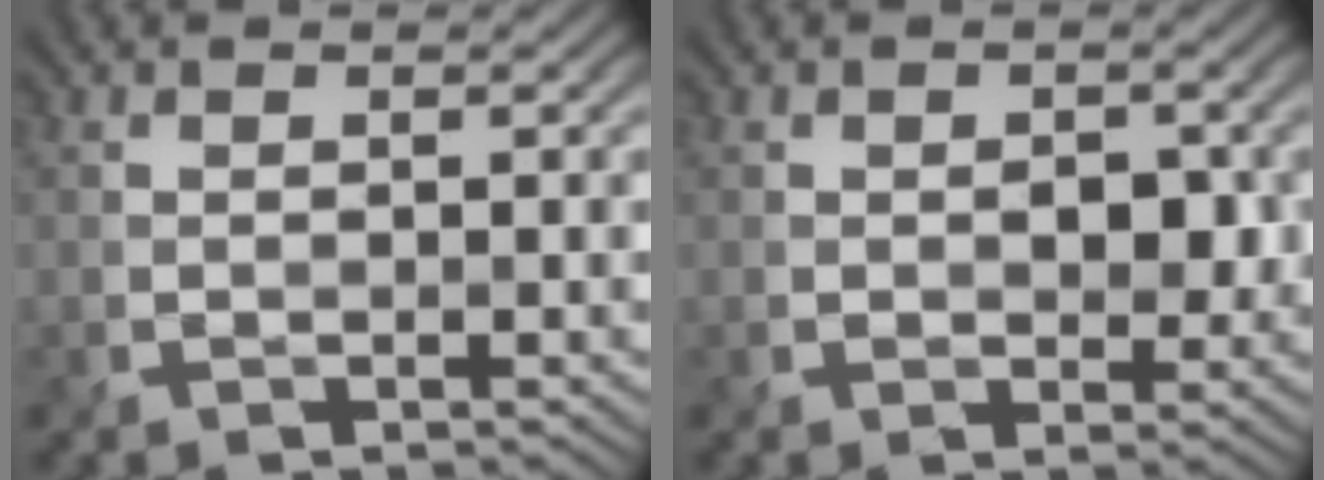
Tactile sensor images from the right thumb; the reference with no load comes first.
{"total": 2.6, "force": [0.1, 1.9, 1.7], "torque": [-0.035, -0.006, 0.007]}